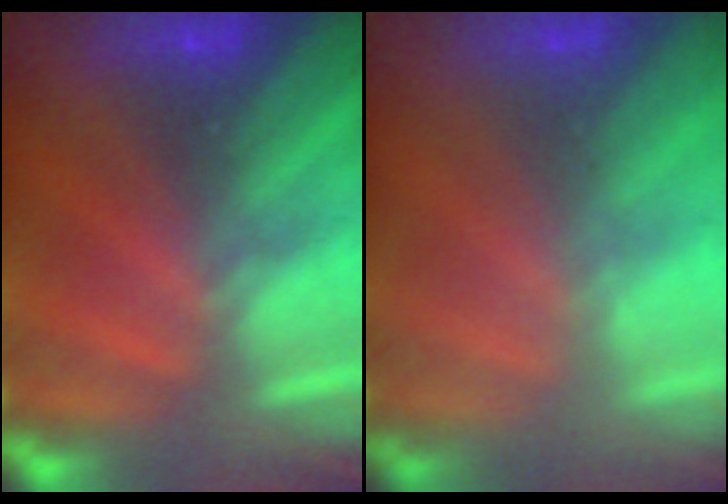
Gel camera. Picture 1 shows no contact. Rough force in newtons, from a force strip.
{"total": 1.5}